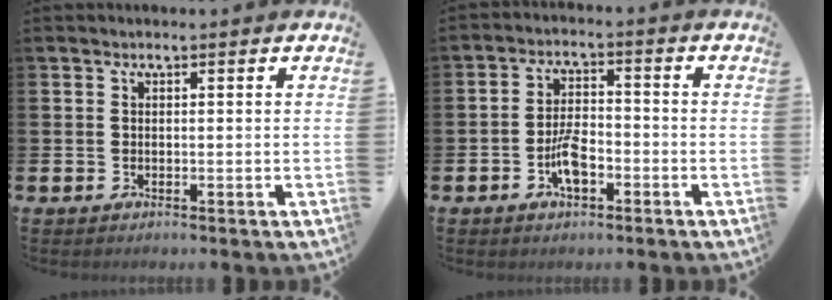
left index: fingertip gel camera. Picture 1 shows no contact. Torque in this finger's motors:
{"motor_torque": [0.65, 0.63, 0.51, 0.12]}